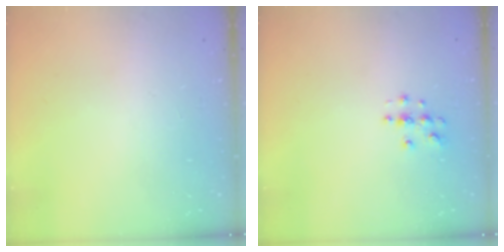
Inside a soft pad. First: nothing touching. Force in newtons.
{"total": 4.0, "press": 4.0, "slide": 0.5}